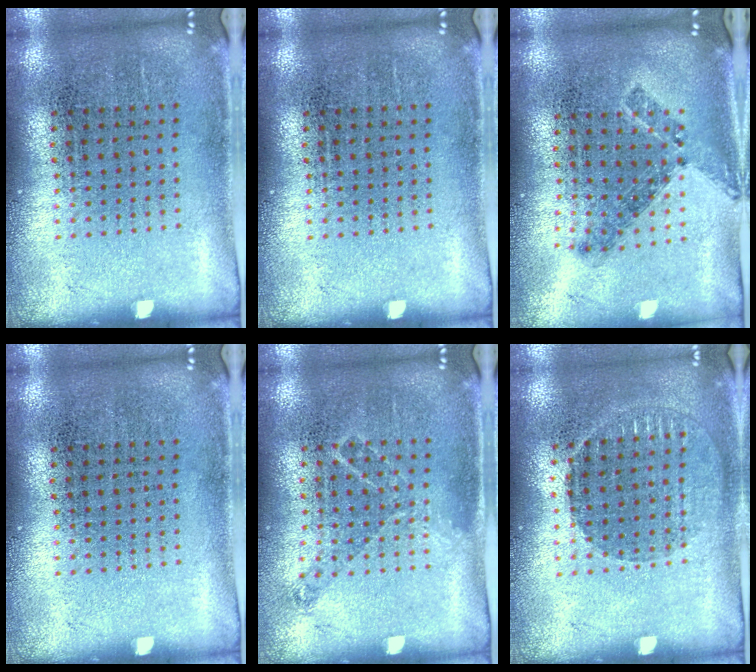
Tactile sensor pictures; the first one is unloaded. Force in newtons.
{"total": 0.0}
{"total": 0.8, "press": 0.7, "slide": 0.4}
{"total": 0.0}
{"total": 0.9, "press": 0.8, "slide": 0.2}
{"total": 1.0, "press": 1.0, "slide": 0.2}